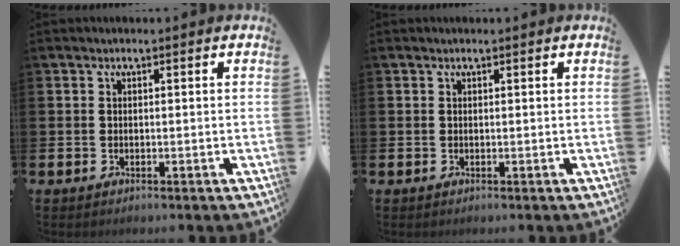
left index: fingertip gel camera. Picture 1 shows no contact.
{"total": 0.0}